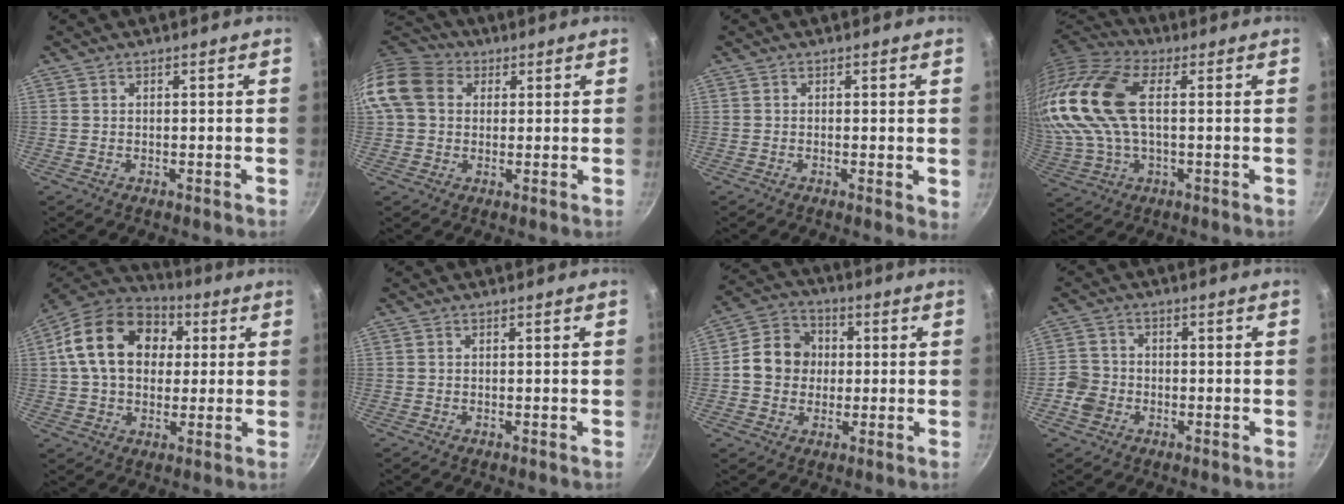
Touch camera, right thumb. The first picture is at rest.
{"total": 12.5, "force": [2.9, 10.1, 6.8], "torque": [-0.121, 0.022, 0.038]}
{"total": 2.0, "force": [0.0, 0.5, 1.9], "torque": [-0.025, -0.006, -0.003]}
{"total": 19.3, "force": [2.9, 10.4, 15.9], "torque": [-0.338, 0.020, 0.049]}
{"total": 18.9, "force": [4.0, 13.9, 12.2], "torque": [-0.191, 0.023, 0.054]}
{"total": 0.0}
{"total": 10.4, "force": [0.4, 9.1, 5.0], "torque": [-0.055, 0.016, -0.011]}
{"total": 4.8, "force": [-1.9, 4.1, 1.6], "torque": [-0.017, 0.021, -0.043]}